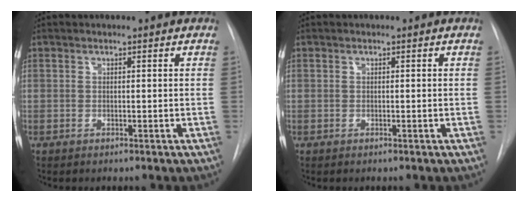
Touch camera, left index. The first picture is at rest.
{"total": 0.0}